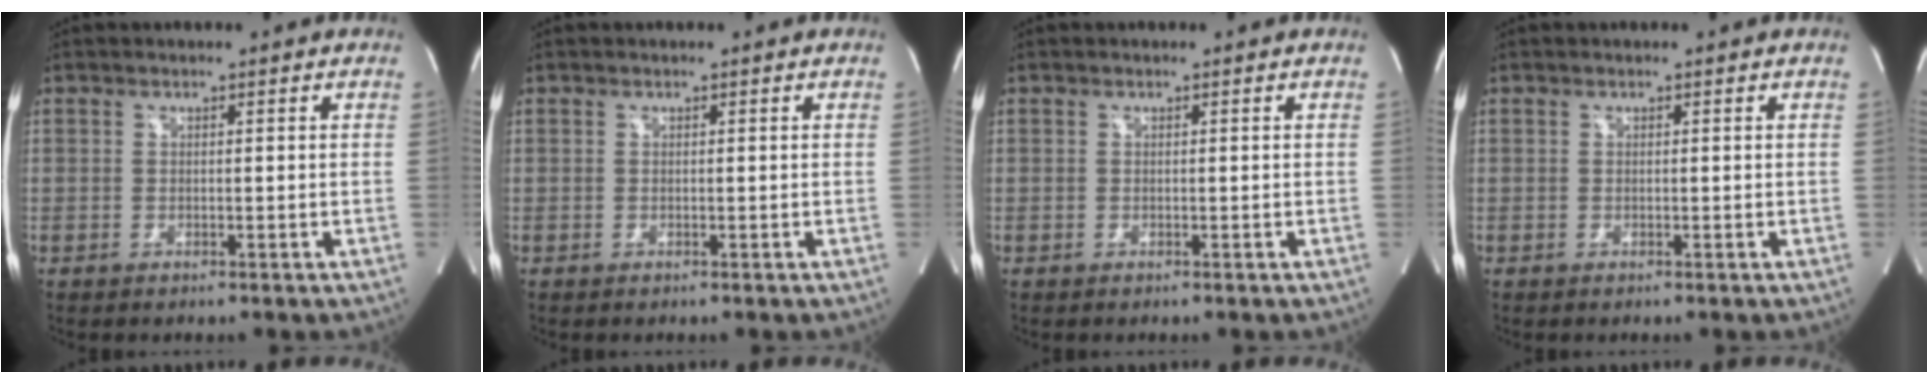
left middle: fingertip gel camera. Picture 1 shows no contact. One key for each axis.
{"total": 0.0}
{"total": 0.0}
{"total": 0.0}